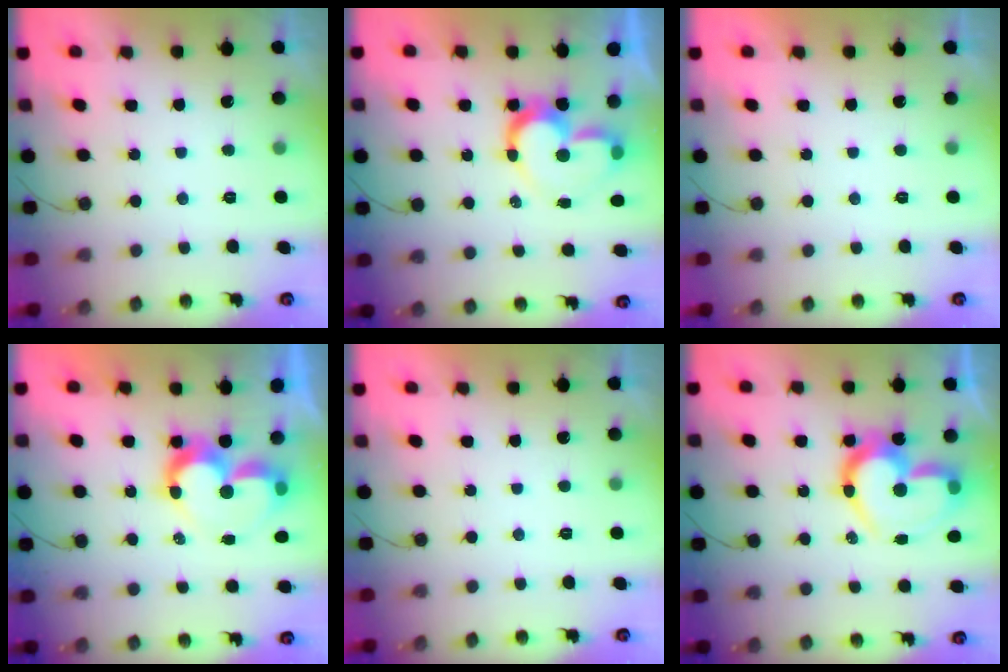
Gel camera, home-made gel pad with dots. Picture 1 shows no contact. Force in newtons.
{"total": 11.3, "press": 11.3, "slide": 1.1}
{"total": 1.7, "press": 1.7, "slide": 0.1}
{"total": 10.6, "press": 10.6, "slide": 0.7}
{"total": 1.6, "press": 1.6, "slide": 0.0}
{"total": 18.9, "press": 18.8, "slide": 1.9}